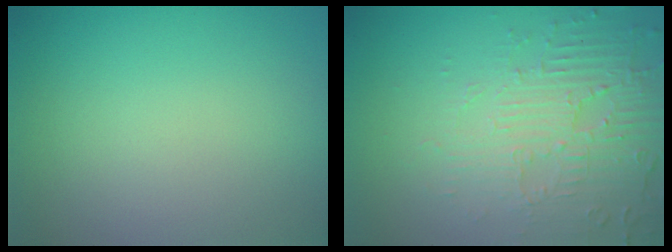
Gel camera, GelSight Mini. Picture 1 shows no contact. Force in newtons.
{"total": 5.5, "press": 3.7, "slide": 4.1}